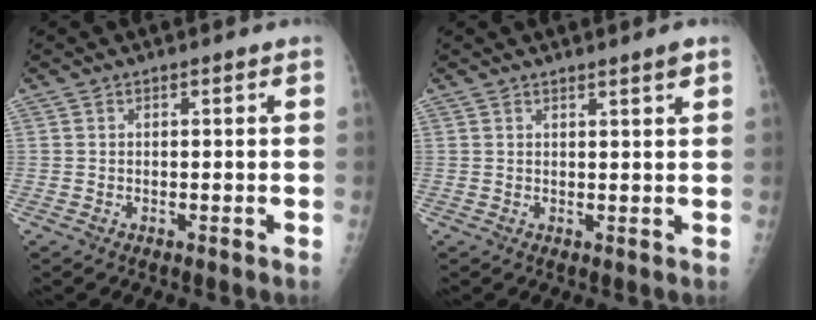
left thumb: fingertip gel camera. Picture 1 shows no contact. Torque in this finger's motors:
{"motor_torque": [-0.23, -0.10, -0.08, 0.01, -0.03]}